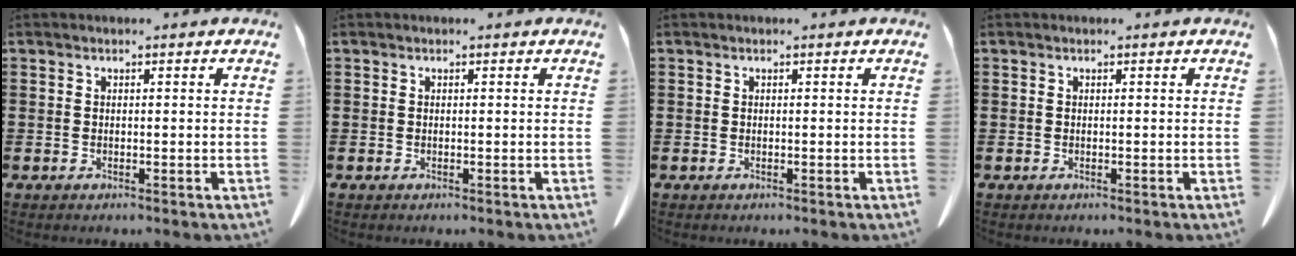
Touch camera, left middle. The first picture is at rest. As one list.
[{"total": 0.0}, {"total": 0.0}, {"total": 0.0}]